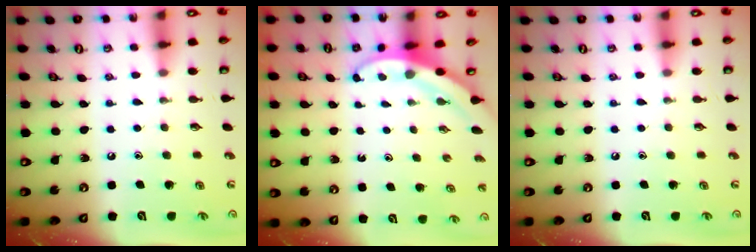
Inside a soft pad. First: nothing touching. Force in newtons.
{"total": 3.5, "press": 3.5, "slide": 0.2}
{"total": 0.0}